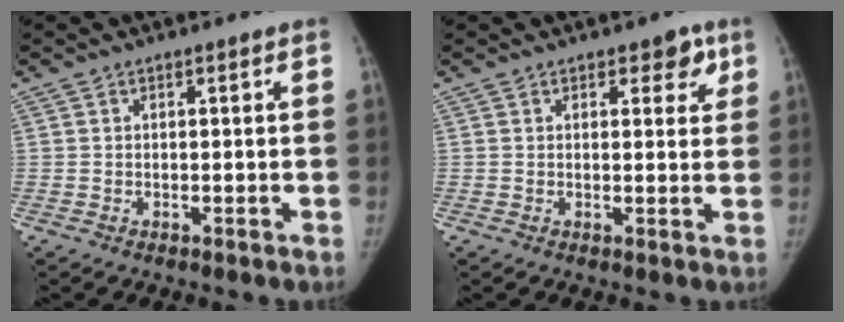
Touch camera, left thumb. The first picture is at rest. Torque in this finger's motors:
{"motor_torque": [0.00, 0.01, 0.02, 0.18, -0.02]}